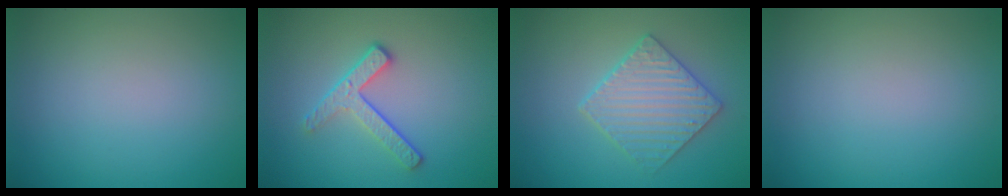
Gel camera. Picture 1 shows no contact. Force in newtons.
{"total": 2.9, "press": 2.3, "slide": 1.7}
{"total": 4.1, "press": 3.7, "slide": 1.7}
{"total": 0.0}